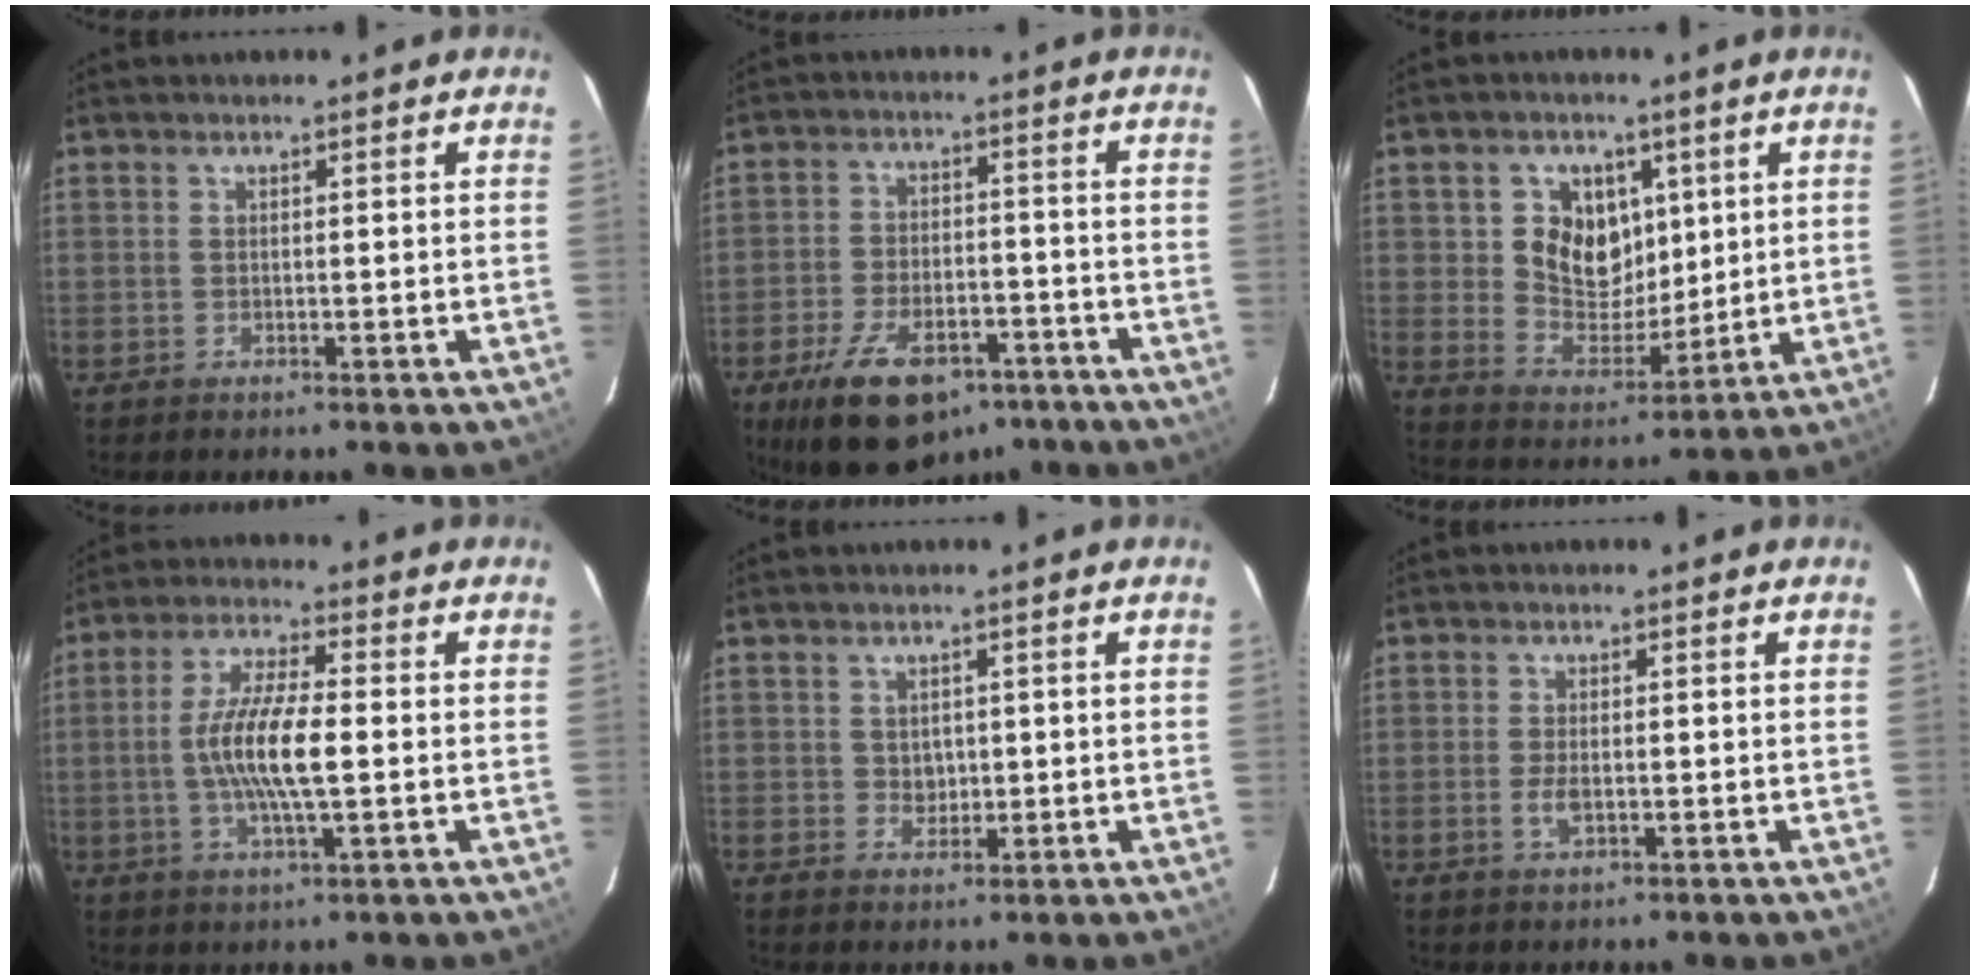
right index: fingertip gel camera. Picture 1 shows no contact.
{"total": 16.5, "force": [-10.6, 8.2, 9.5], "torque": [-0.196, -0.009, -0.166]}
{"total": 11.0, "force": [3.0, 9.1, 5.4], "torque": [-0.112, 0.004, 0.066]}
{"total": 10.5, "force": [-0.9, 2.4, 10.2], "torque": [-0.200, 0.002, -0.020]}
{"total": 2.4, "force": [0.2, 2.2, 0.9], "torque": [-0.011, 0.004, 0.007]}
{"total": 2.7, "force": [-0.7, 1.3, 2.3], "torque": [-0.045, -0.004, -0.011]}